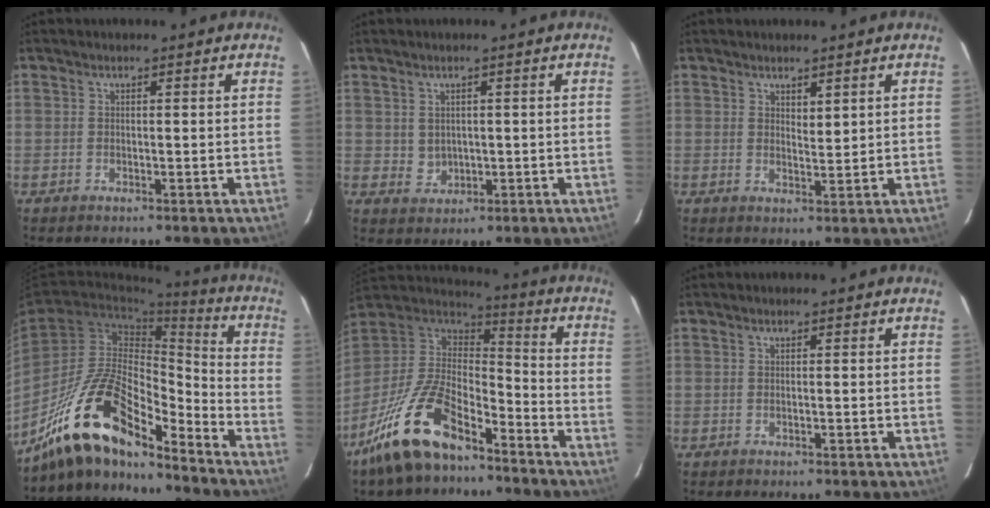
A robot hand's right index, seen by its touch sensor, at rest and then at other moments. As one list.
[{"total": 2.5, "force": [0.3, 2.2, 1.1], "torque": [-0.022, -0.002, 0.013]}, {"total": 1.8, "force": [1.2, 0.6, 1.2], "torque": [-0.019, -0.006, 0.025]}, {"total": 15.8, "force": [-12.5, 4.6, 8.4], "torque": [-0.151, 0.021, -0.226]}, {"total": 16.2, "force": [-11.2, 6.1, 10.1], "torque": [-0.206, 0.007, -0.210]}, {"total": 0.0}]